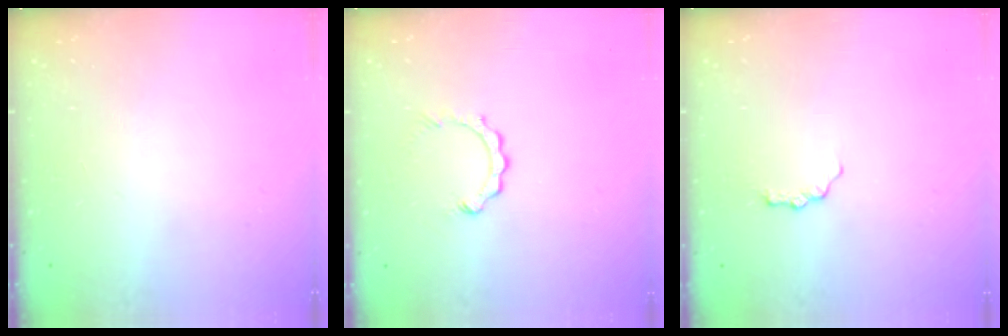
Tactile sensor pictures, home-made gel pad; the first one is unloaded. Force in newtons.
{"total": 2.5, "press": 2.4, "slide": 0.4}
{"total": 3.7, "press": 3.7, "slide": 0.6}